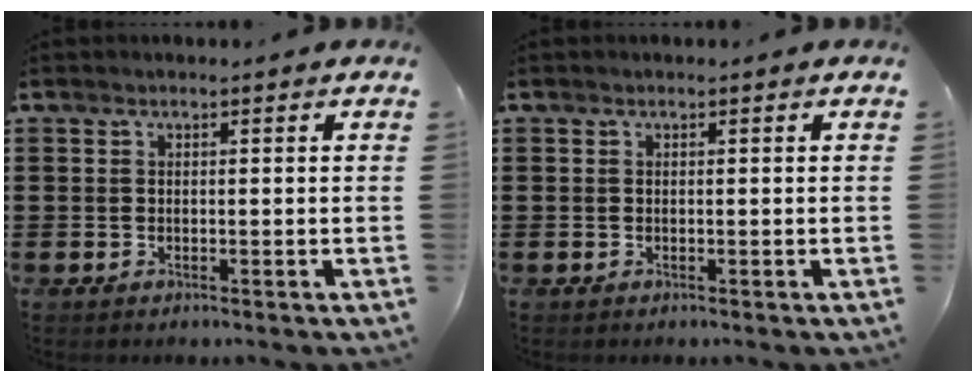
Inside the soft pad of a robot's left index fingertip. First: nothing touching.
{"total": 0.0}